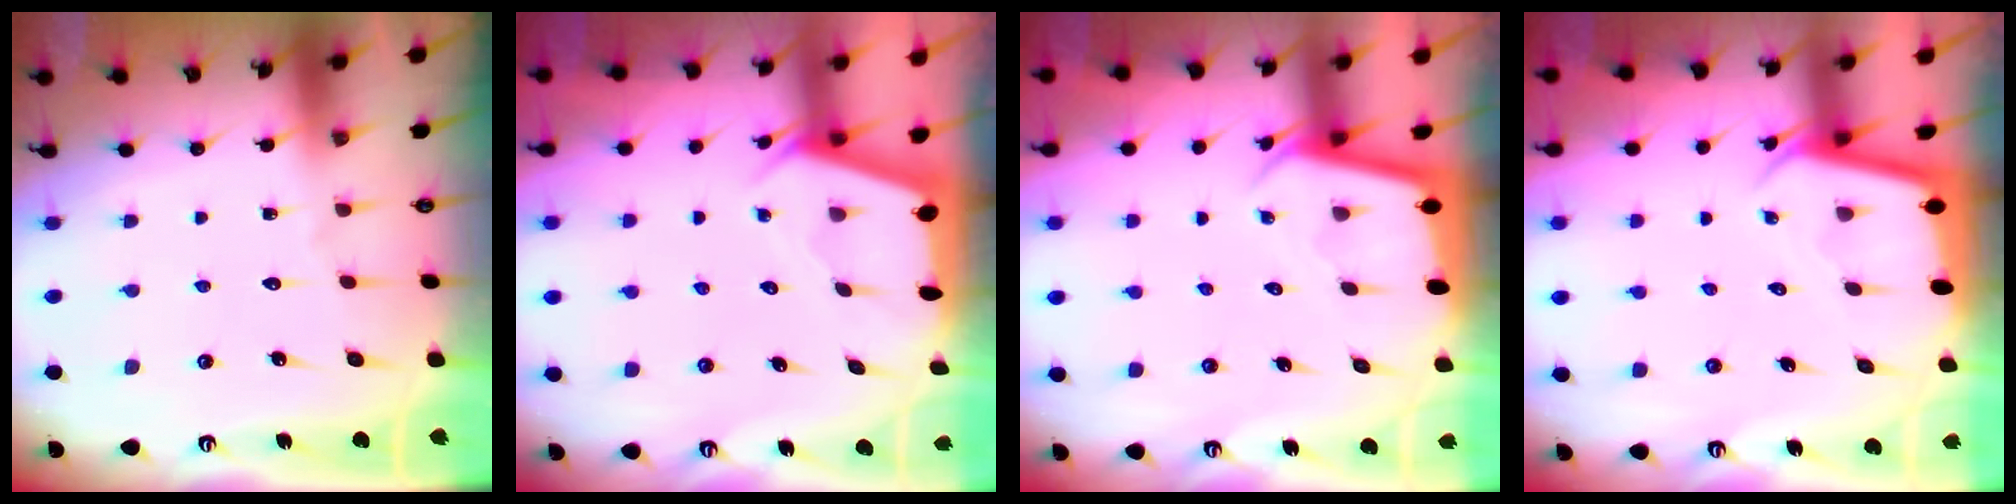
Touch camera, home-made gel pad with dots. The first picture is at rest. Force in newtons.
{"total": 2.4, "press": 2.4, "slide": 0.3}
{"total": 2.5, "press": 2.5, "slide": 0.1}
{"total": 2.2, "press": 2.2, "slide": 0.1}